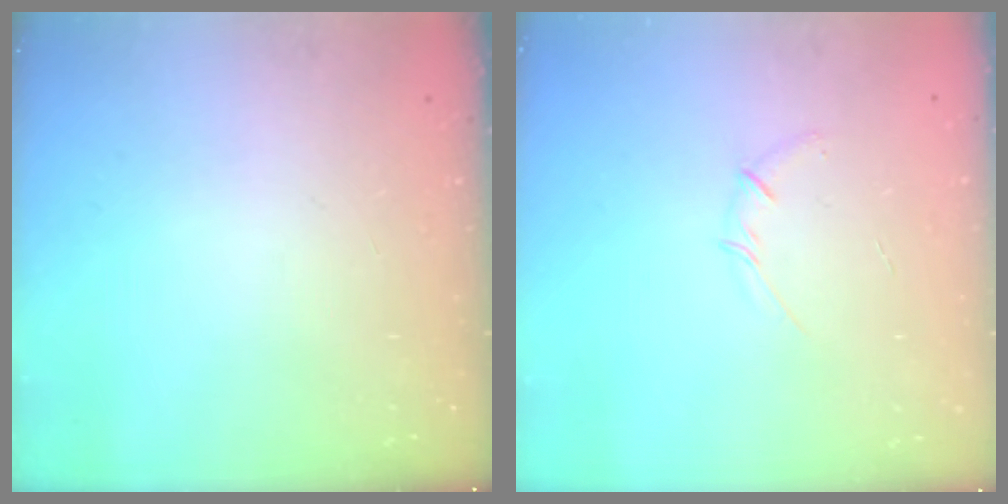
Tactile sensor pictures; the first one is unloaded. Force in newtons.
{"total": 3.7, "press": 3.6, "slide": 0.9}